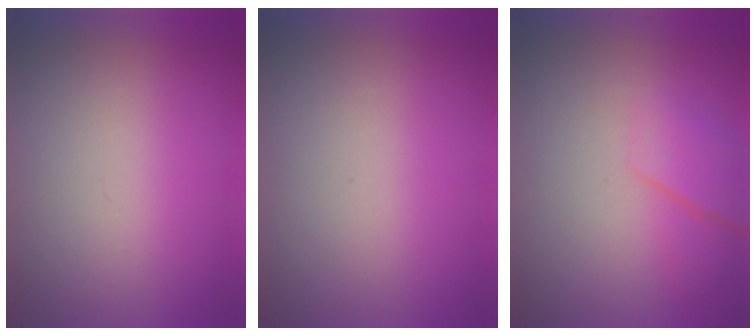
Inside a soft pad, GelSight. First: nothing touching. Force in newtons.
{"total": 0.0}
{"total": 2.2}